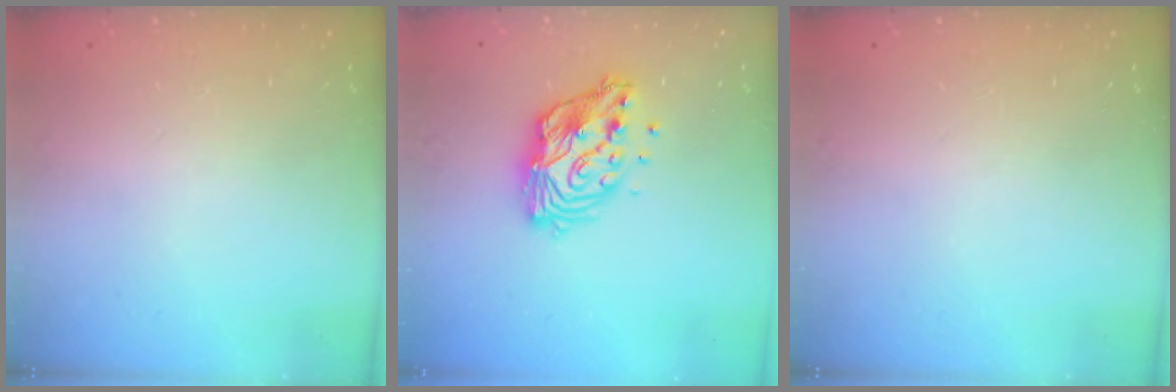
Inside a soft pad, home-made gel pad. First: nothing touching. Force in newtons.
{"total": 13.0, "press": 13.0, "slide": 1.1}
{"total": 0.0}